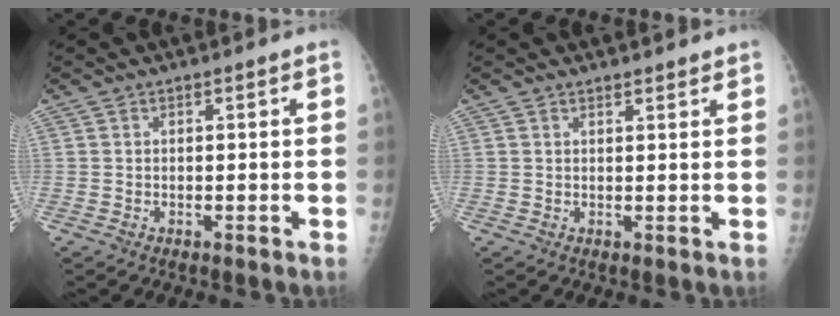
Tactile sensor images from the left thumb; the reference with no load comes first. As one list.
[{"total": 1.9, "force": [1.7, 0.4, 0.7], "torque": [-0.001, -0.006, 0.024]}]